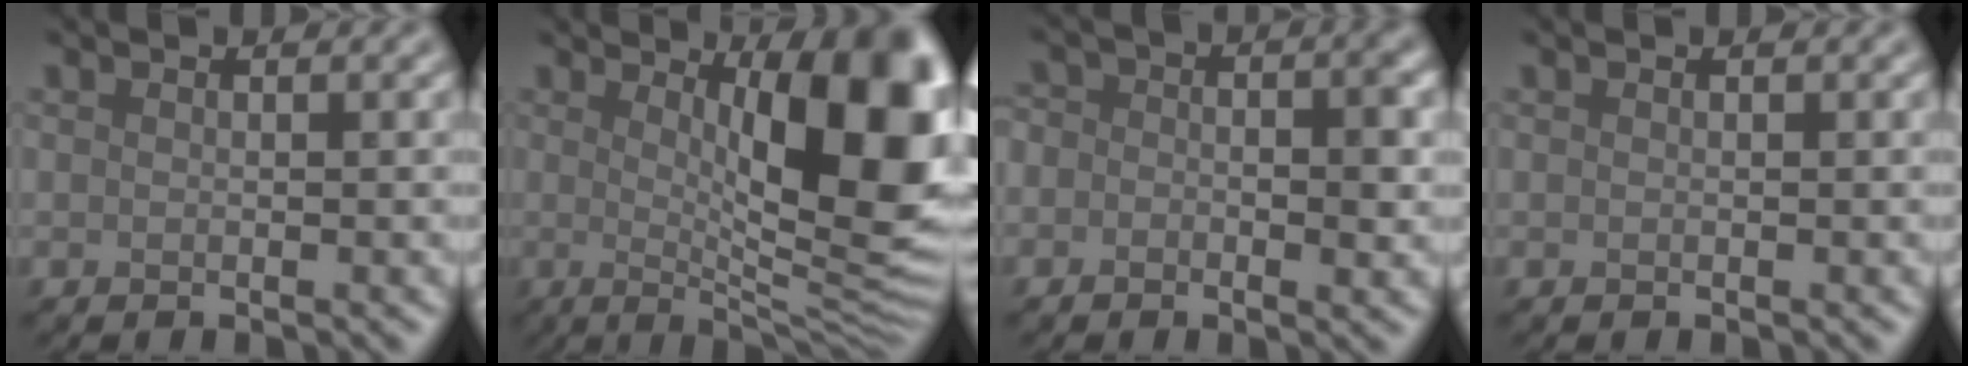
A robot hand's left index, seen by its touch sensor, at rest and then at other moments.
{"total": 13.0, "force": [2.3, 3.5, 12.3], "torque": [-0.136, -0.010, 0.035]}
{"total": 3.7, "force": [-0.4, 2.5, 2.7], "torque": [-0.019, 0.001, -0.015]}
{"total": 0.0}